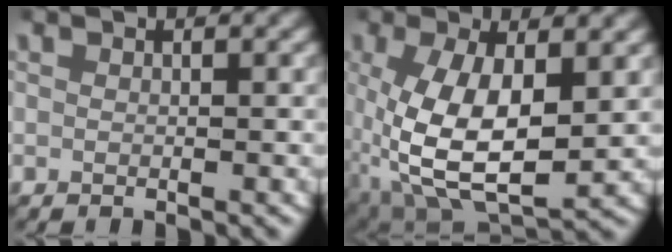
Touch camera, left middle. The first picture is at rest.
{"total": 9.7, "force": [-1.0, 5.7, 7.7], "torque": [-0.163, -0.047, 0.014]}